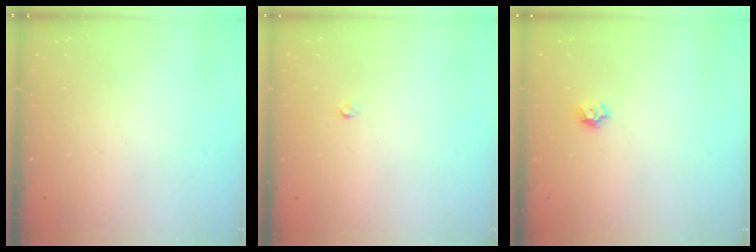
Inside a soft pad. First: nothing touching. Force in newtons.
{"total": 2.6, "press": 2.5, "slide": 0.4}
{"total": 5.7, "press": 5.6, "slide": 0.7}